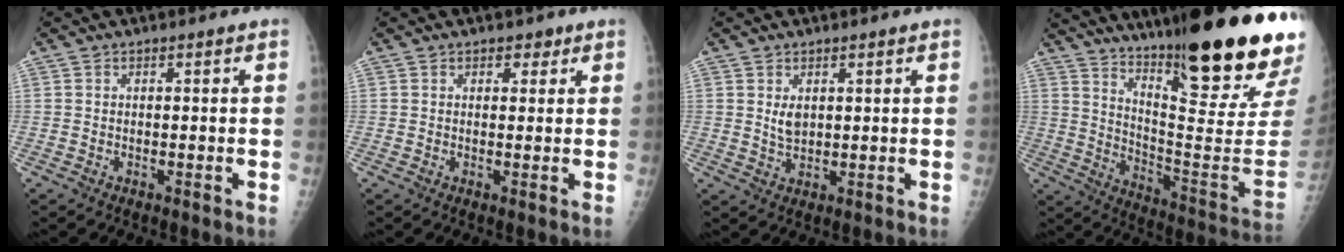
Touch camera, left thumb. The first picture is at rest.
{"total": 2.0, "force": [1.3, 1.4, 0.8], "torque": [0.007, -0.005, 0.014]}
{"total": 2.9, "force": [1.1, 1.7, 2.1], "torque": [-0.030, -0.013, 0.026]}
{"total": 31.1, "force": [21.5, 4.4, 22.1], "torque": [-0.278, -0.123, 0.315]}